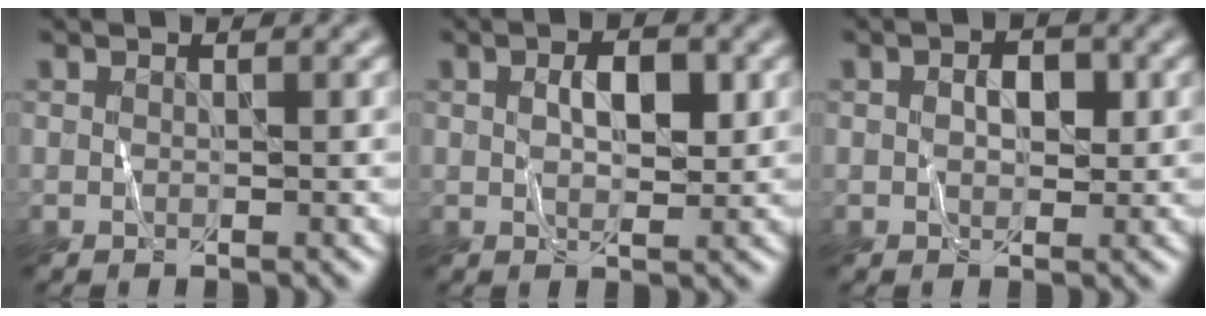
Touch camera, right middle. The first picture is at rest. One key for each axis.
{"total": 3.1, "fx": 0.9, "fy": 1.5, "fz": 2.6, "tx": -0.044, "ty": 0.003, "tz": 0.016}
{"total": 2.2, "fx": 0.5, "fy": 1.3, "fz": 1.7, "tx": -0.026, "ty": 0.004, "tz": 0.006}